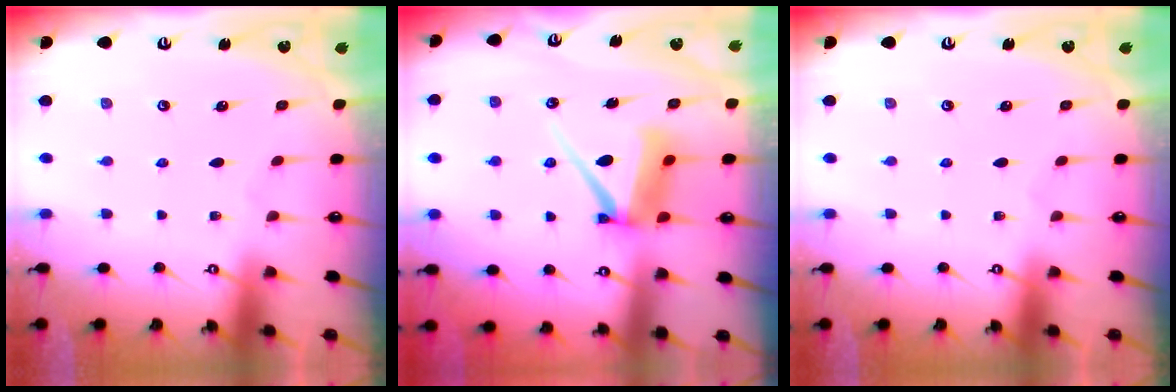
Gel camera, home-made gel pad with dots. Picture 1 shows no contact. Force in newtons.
{"total": 10.0, "press": 9.9, "slide": 1.0}
{"total": 0.0}